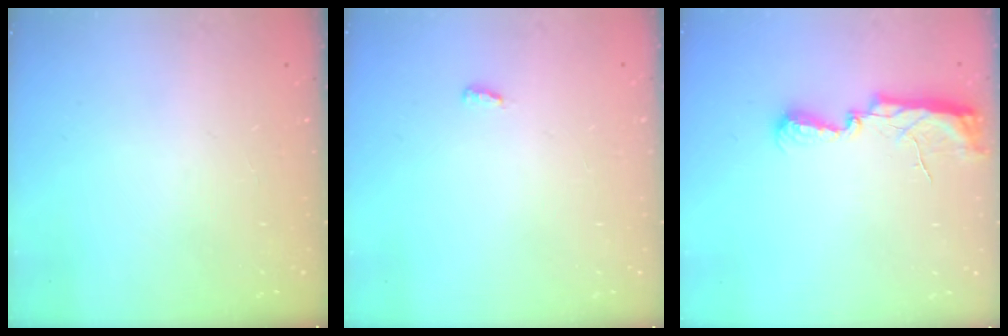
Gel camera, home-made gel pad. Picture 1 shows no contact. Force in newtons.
{"total": 4.9, "press": 2.7, "slide": 4.0}
{"total": 8.9, "press": 8.2, "slide": 3.4}